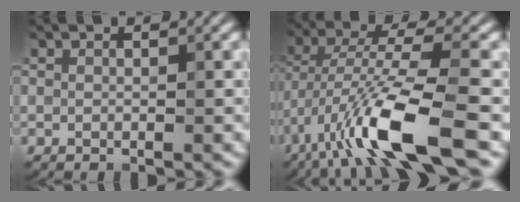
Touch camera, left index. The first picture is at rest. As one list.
[{"total": 9.4, "force": [-4.8, 1.9, 7.8], "torque": [-0.152, 0.006, -0.092]}]